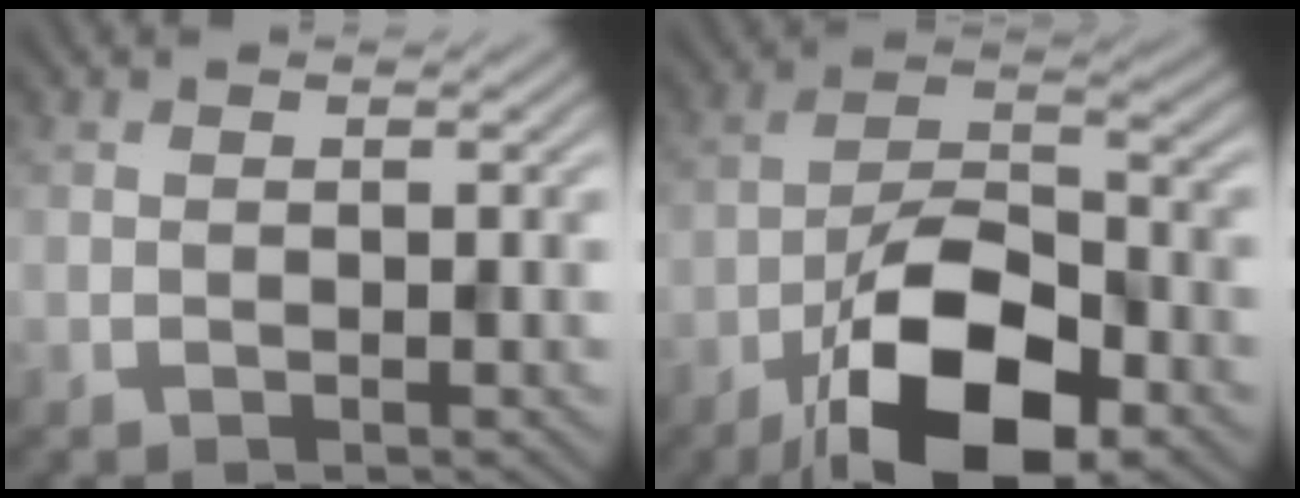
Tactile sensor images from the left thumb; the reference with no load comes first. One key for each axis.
{"total": 13.6, "fx": -7.4, "fy": 5.5, "fz": 10.0, "tx": -0.179, "ty": -0.003, "tz": -0.147}